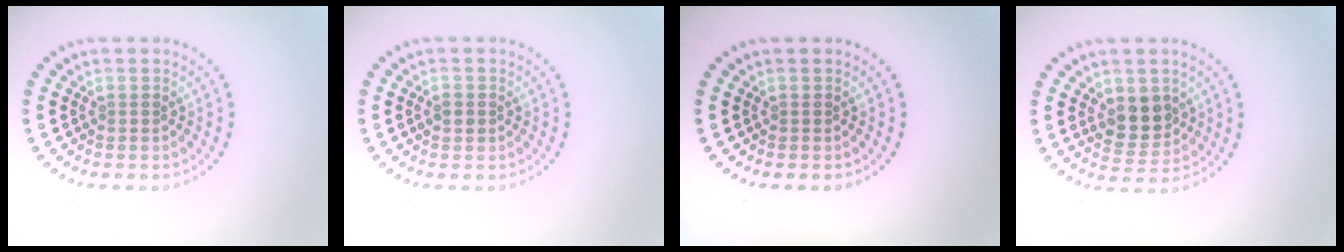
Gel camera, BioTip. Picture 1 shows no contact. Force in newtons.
{"total": 1.4, "press": 1.3, "slide": 0.2}
{"total": 0.0}
{"total": 3.5, "press": 3.4, "slide": 0.9}